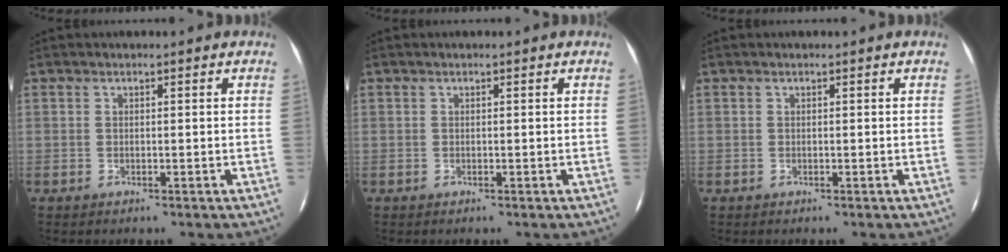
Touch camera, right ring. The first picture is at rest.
{"total": 0.0}
{"total": 0.0}